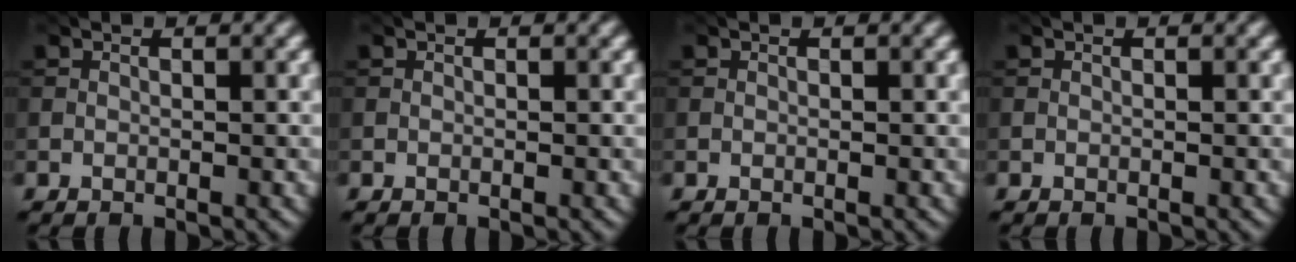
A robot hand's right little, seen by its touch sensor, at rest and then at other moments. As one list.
[{"total": 0.0}, {"total": 0.0}, {"total": 0.0}]